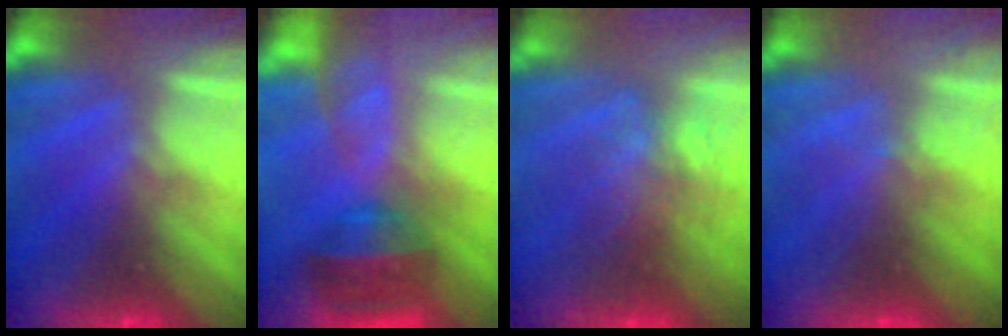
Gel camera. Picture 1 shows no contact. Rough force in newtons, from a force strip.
{"total": 7.2}
{"total": 7.1}
{"total": 2.1}